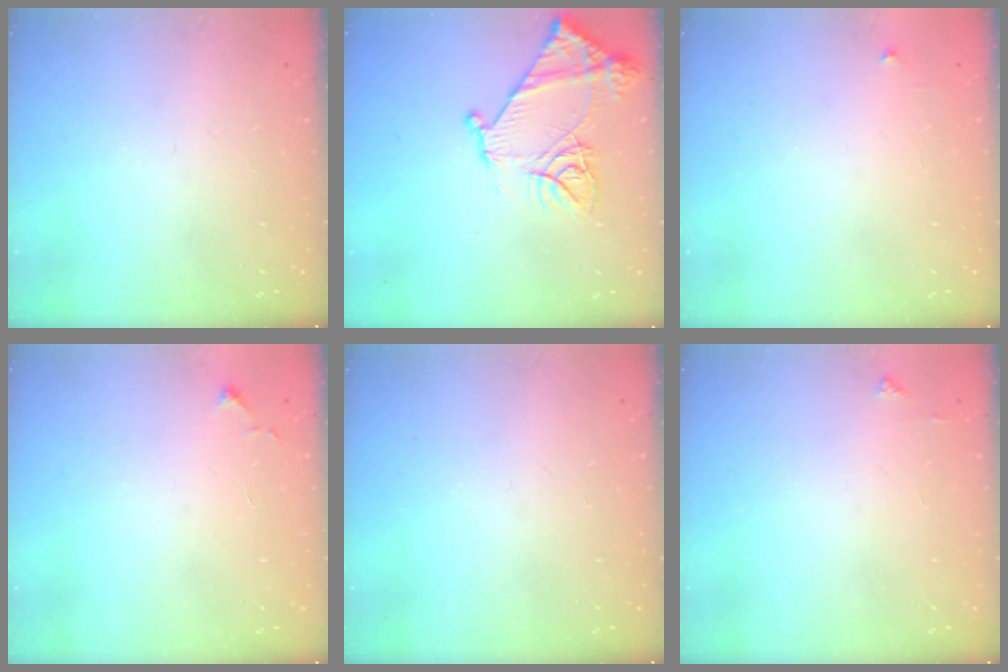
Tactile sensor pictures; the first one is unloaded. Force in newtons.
{"total": 14.8, "press": 14.7, "slide": 1.6}
{"total": 3.2, "press": 3.2, "slide": 0.5}
{"total": 3.2, "press": 3.2, "slide": 0.6}
{"total": 0.0}
{"total": 3.6, "press": 3.6, "slide": 0.5}